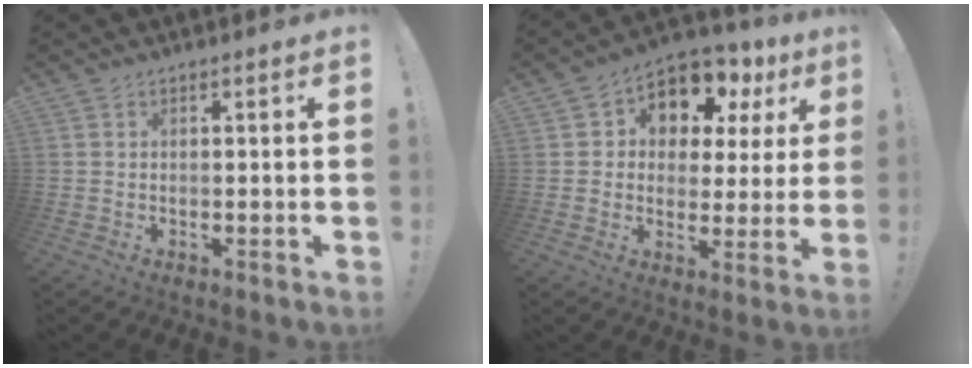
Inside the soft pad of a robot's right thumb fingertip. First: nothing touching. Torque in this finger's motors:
{"motor_torque": [0.45, 0.45, 0.25, 0.35, 0.08]}